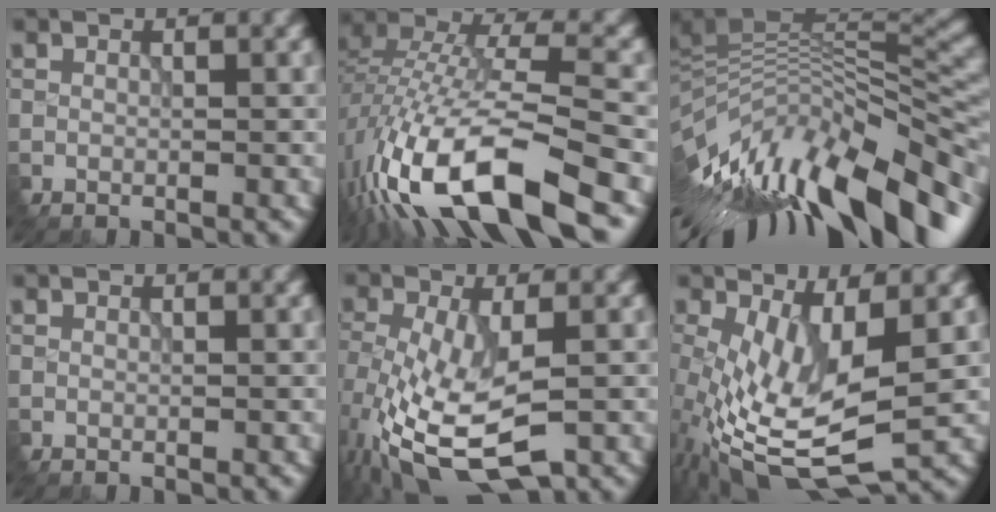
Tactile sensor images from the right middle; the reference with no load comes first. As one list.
[{"total": 13.1, "force": [-6.5, 4.4, 10.5], "torque": [-0.242, 0.002, -0.122]}, {"total": 14.2, "force": [-4.9, 4.8, 12.5], "torque": [-0.230, -0.002, -0.080]}, {"total": 0.0}, {"total": 8.1, "force": [-1.7, 3.9, 7.0], "torque": [-0.181, -0.021, -0.034]}, {"total": 7.6, "force": [0.2, 2.9, 7.0], "torque": [-0.181, -0.027, 0.003]}]